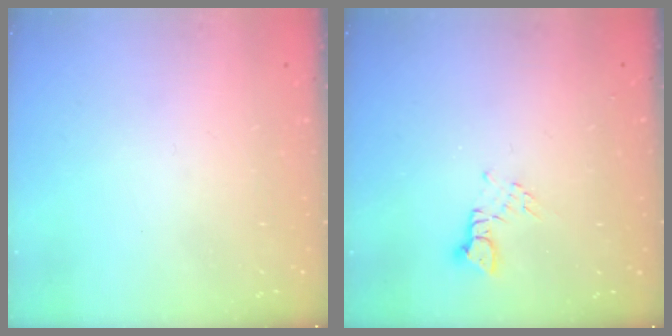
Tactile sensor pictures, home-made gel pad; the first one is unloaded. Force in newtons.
{"total": 2.8, "press": 2.8, "slide": 0.3}